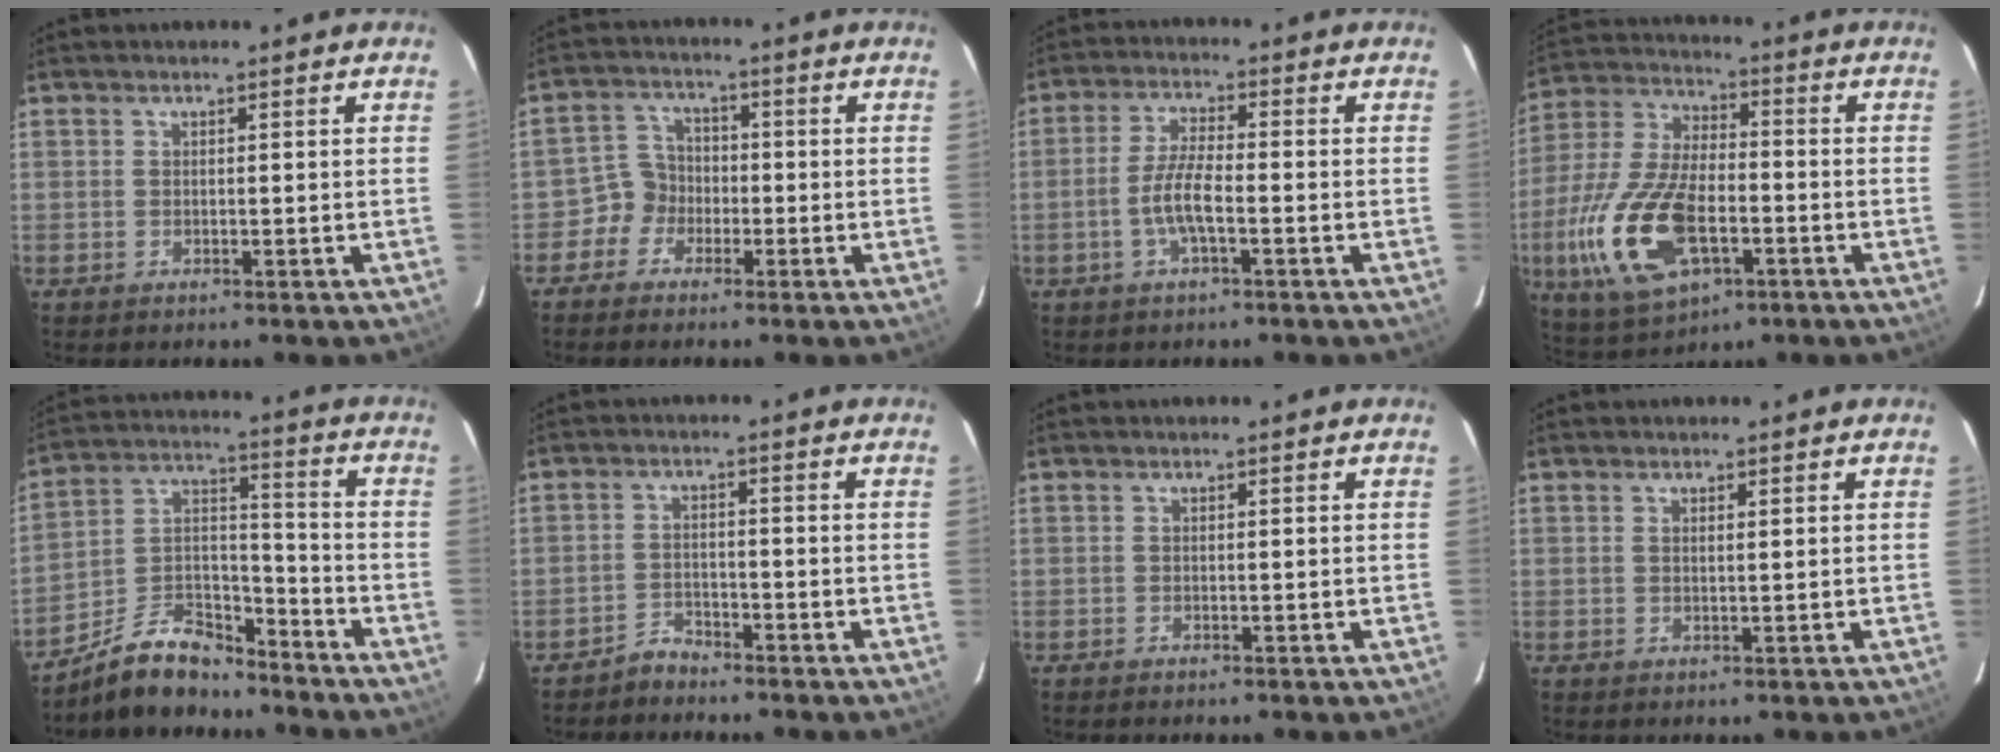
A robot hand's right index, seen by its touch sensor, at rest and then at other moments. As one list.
[{"total": 4.5, "force": [-2.4, 3.8, 0.1], "torque": [-0.003, 0.023, -0.050]}, {"total": 5.7, "force": [-2.0, 1.0, 5.2], "torque": [-0.110, 0.004, -0.041]}, {"total": 19.6, "force": [-6.2, 9.8, 15.9], "torque": [-0.359, -0.017, -0.105]}, {"total": 12.0, "force": [-9.8, 5.1, 4.7], "torque": [-0.101, 0.043, -0.171]}, {"total": 2.8, "force": [-2.6, 0.9, 0.0], "torque": [-0.001, 0.007, -0.050]}, {"total": 0.0}, {"total": 0.8, "force": [0.4, 0.1, 0.6], "torque": [-0.013, 0.001, 0.008]}]